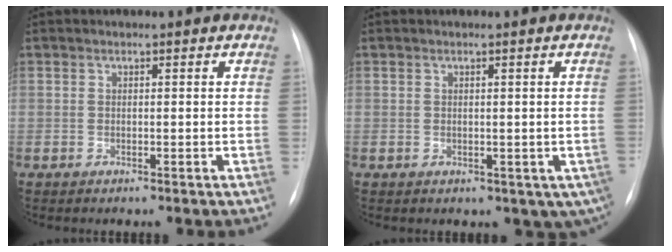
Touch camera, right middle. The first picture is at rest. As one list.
[{"total": 5.1, "force": [-1.5, 3.4, 3.6], "torque": [-0.019, -0.001, -0.008]}]